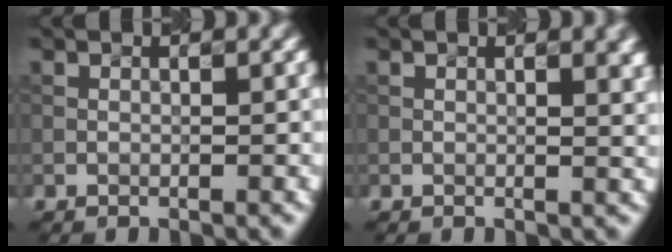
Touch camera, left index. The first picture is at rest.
{"total": 3.9, "force": [1.6, 1.8, 3.1], "torque": [-0.017, 0.014, 0.015]}